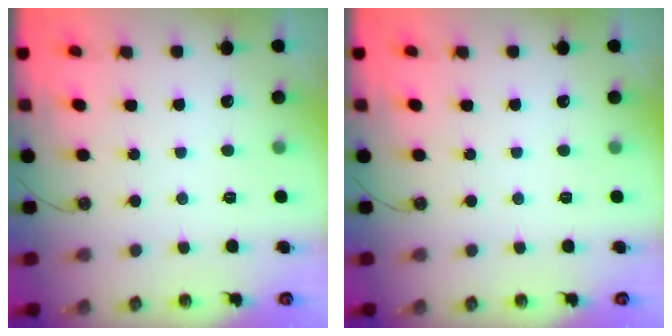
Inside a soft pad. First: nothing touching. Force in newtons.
{"total": 0.0}